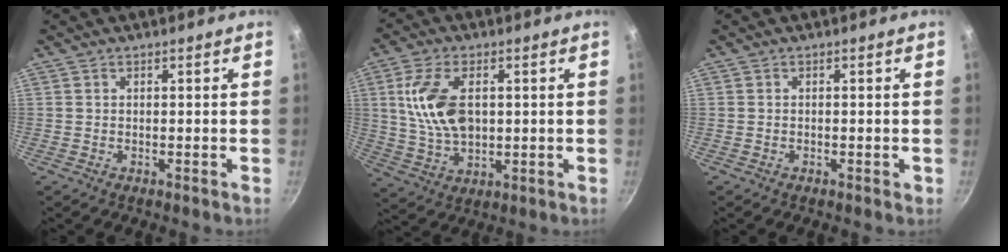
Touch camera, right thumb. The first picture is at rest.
{"total": 12.2, "force": [2.1, 7.1, 9.7], "torque": [-0.174, -0.008, 0.042]}
{"total": 0.6, "force": [-0.2, 0.3, 0.4], "torque": [-0.004, 0.002, -0.004]}